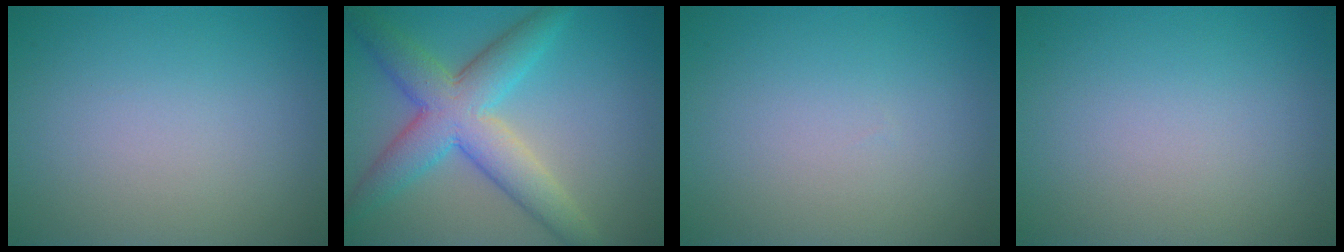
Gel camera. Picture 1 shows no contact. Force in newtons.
{"total": 7.3, "press": 7.3, "slide": 0.3}
{"total": 0.0}
{"total": 0.0}